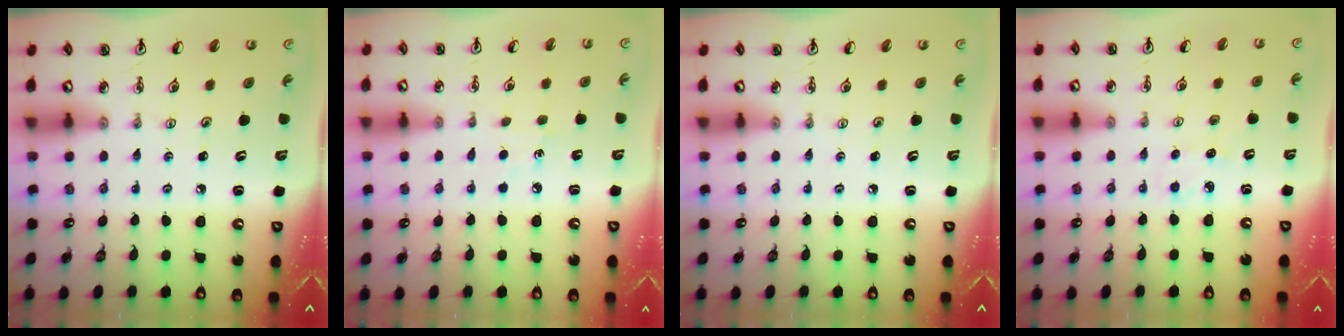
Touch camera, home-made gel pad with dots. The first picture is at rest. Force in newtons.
{"total": 5.6, "press": 5.6, "slide": 0.6}
{"total": 0.0}
{"total": 3.8, "press": 3.8, "slide": 0.5}